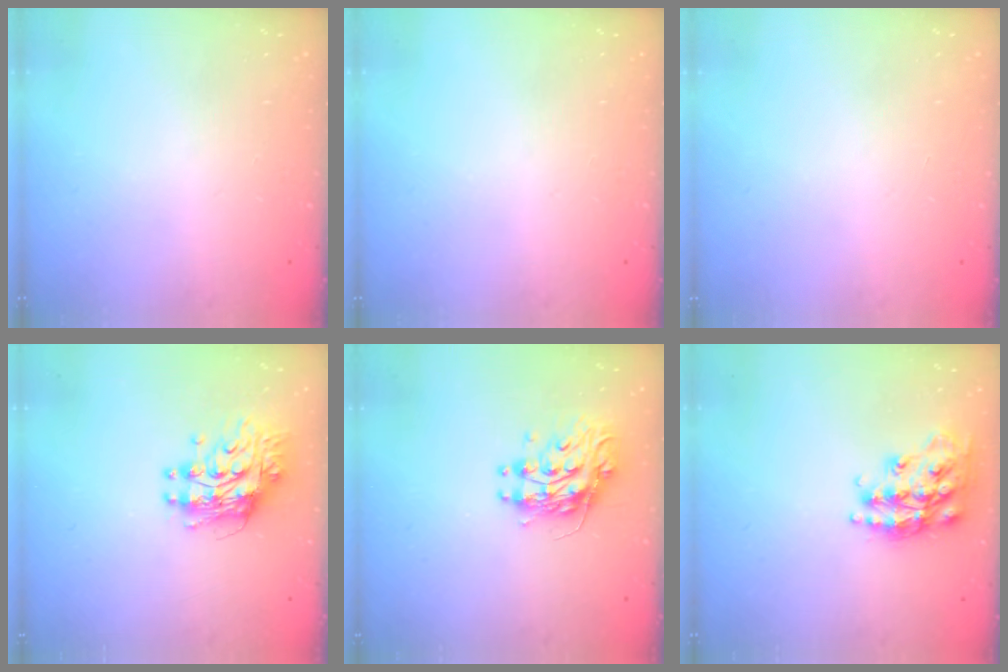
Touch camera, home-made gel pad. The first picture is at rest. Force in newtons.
{"total": 0.0}
{"total": 0.0}
{"total": 10.4, "press": 10.4, "slide": 0.9}
{"total": 10.3, "press": 10.3, "slide": 1.0}
{"total": 18.2, "press": 18.1, "slide": 1.1}